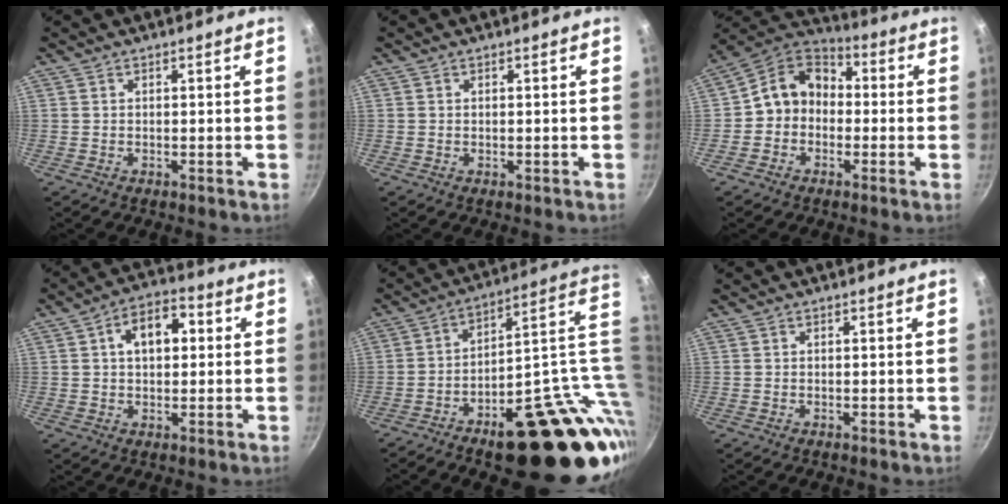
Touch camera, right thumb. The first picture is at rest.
{"total": 0.0}
{"total": 10.6, "force": [-0.6, 8.9, 5.8], "torque": [-0.060, 0.040, -0.036]}
{"total": 9.2, "force": [1.9, 5.8, 6.8], "torque": [-0.075, 0.018, 0.021]}
{"total": 28.7, "force": [-3.5, 12.7, 25.4], "torque": [-0.271, 0.032, -0.030]}
{"total": 0.0}